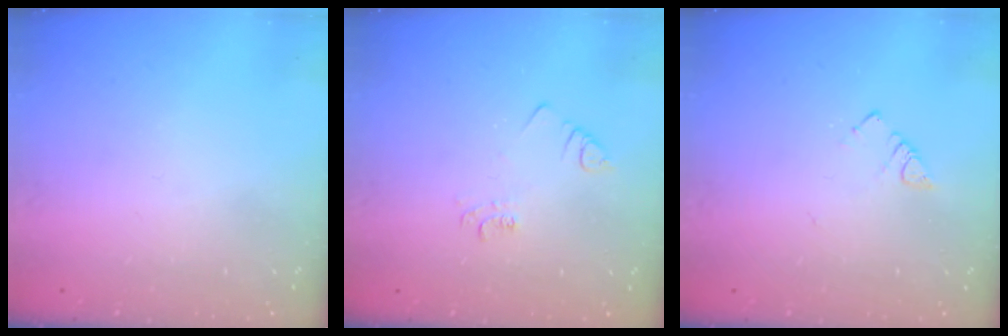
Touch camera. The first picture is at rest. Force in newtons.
{"total": 3.3, "press": 3.3, "slide": 0.4}
{"total": 2.7, "press": 2.7, "slide": 0.4}